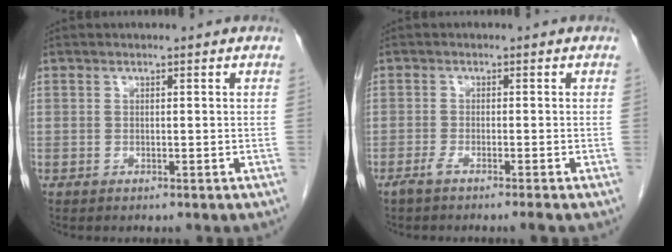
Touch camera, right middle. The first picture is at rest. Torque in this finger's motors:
{"motor_torque": [-0.26, -0.37, -0.03, 0.00]}